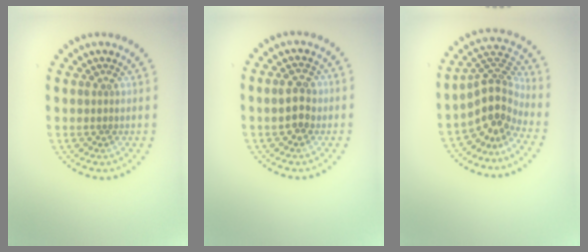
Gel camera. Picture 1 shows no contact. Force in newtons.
{"total": 2.5, "press": 2.5, "slide": 0.2}
{"total": 4.1, "press": 2.9, "slide": 2.9}